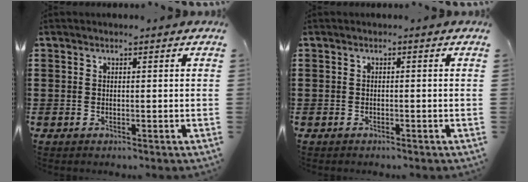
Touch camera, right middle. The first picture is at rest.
{"total": 0.0}